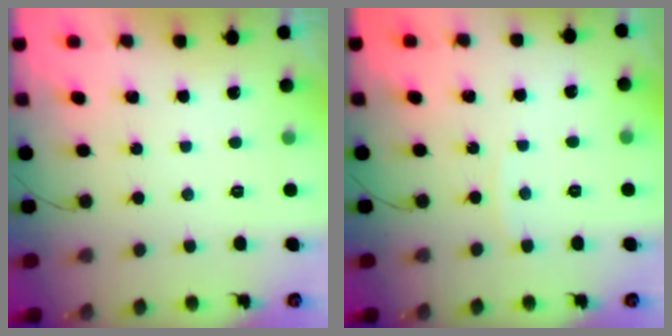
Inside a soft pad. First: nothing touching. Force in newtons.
{"total": 3.1, "press": 3.1, "slide": 0.2}